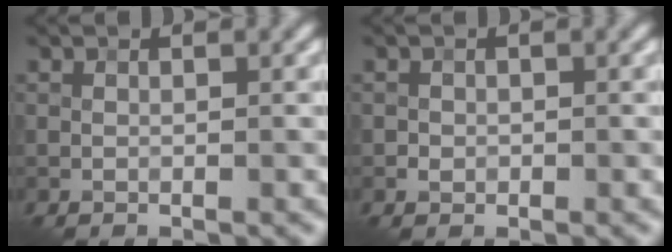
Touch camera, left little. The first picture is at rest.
{"total": 0.7, "force": [-0.2, 0.7, 0.1], "torque": [0.004, -0.002, -0.004]}